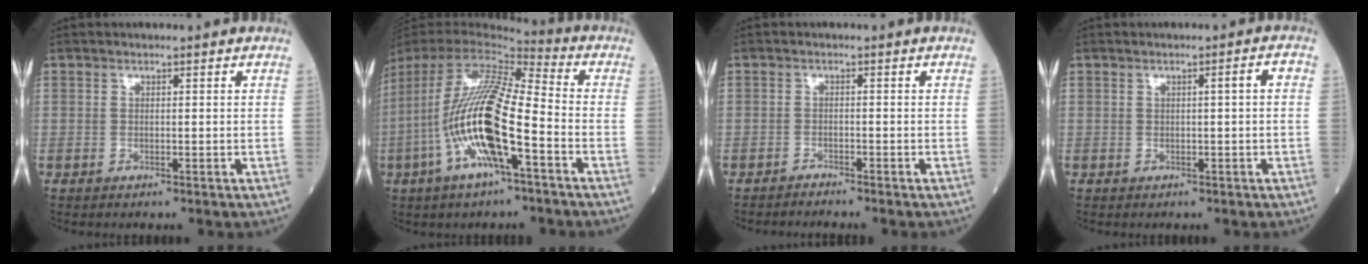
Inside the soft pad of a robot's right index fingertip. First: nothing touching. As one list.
[{"total": 19.1, "force": [-5.4, 3.4, 18.0], "torque": [-0.388, -0.012, -0.104]}, {"total": 1.5, "force": [-1.5, -0.4, -0.1], "torque": [0.002, -0.002, -0.024]}, {"total": 1.9, "force": [0.1, 0.0, 1.9], "torque": [-0.026, 0.004, 0.002]}]